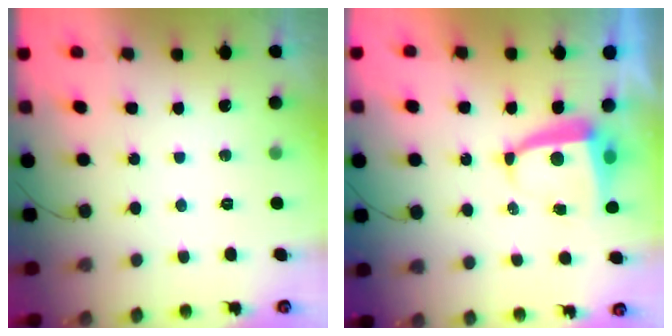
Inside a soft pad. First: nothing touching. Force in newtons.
{"total": 5.6, "press": 5.6, "slide": 0.5}